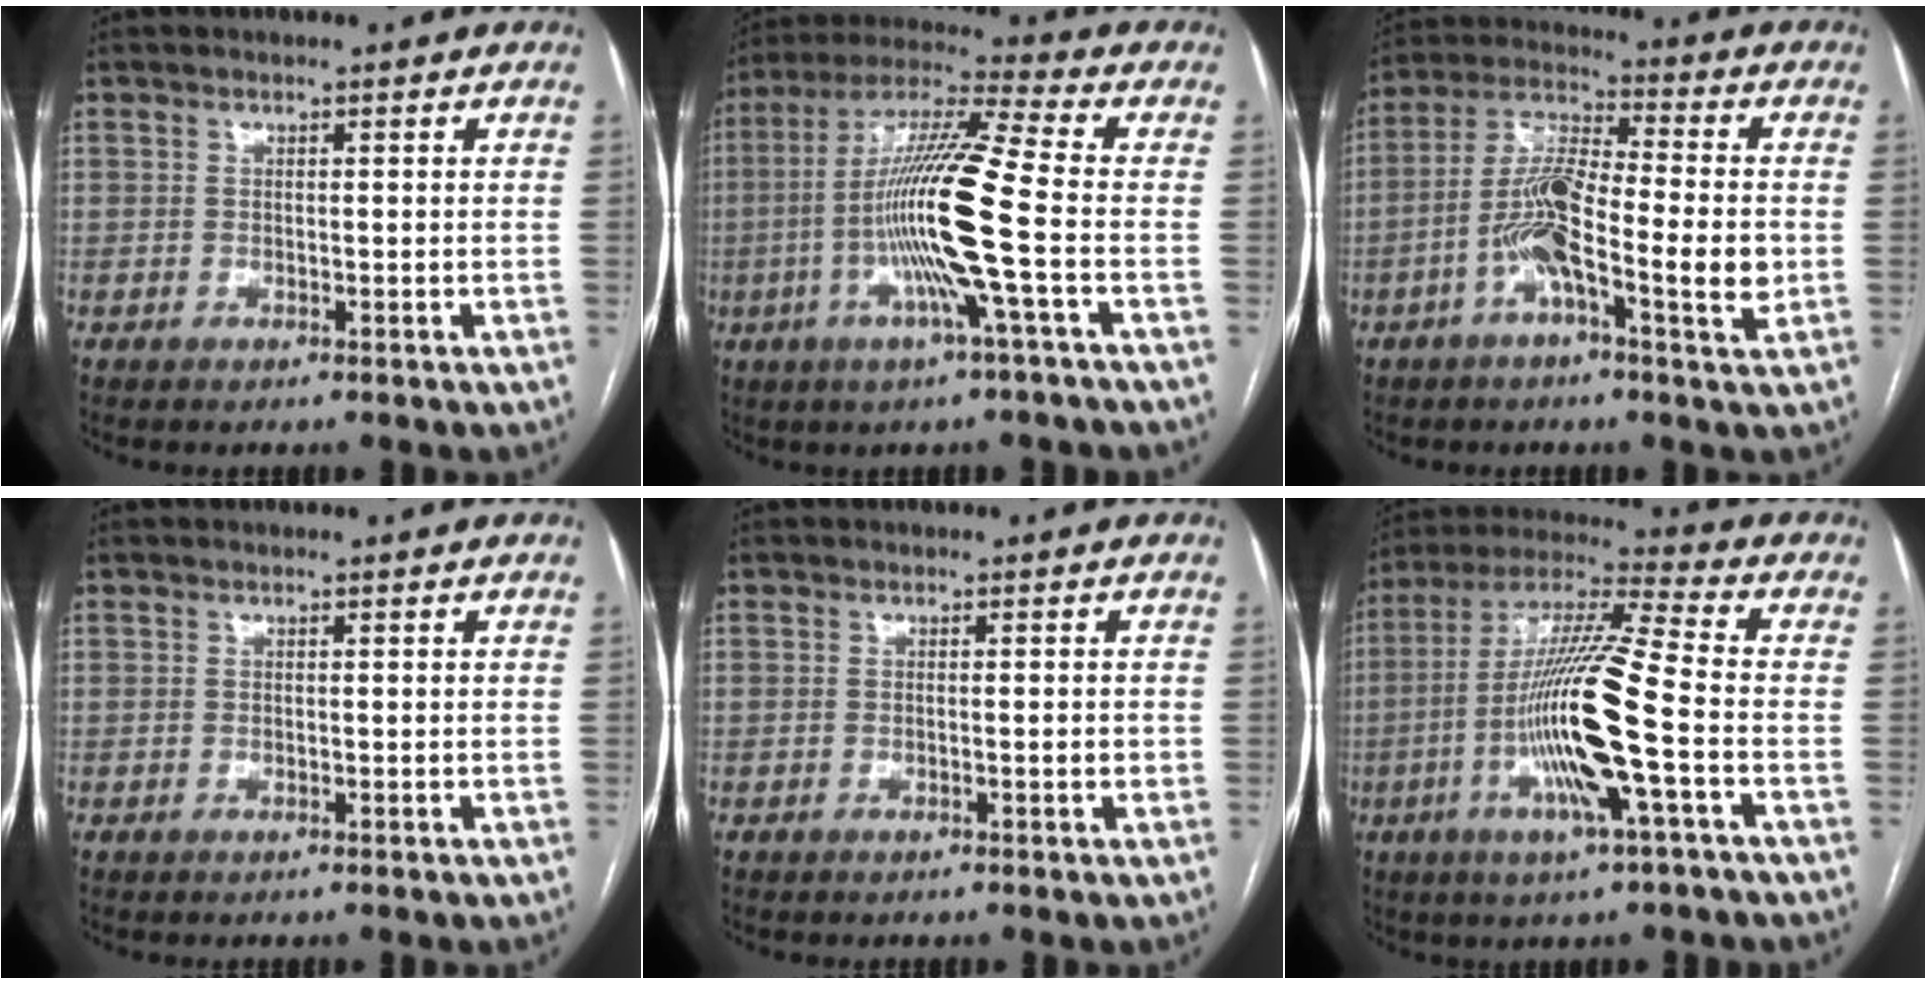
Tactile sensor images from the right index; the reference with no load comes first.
{"total": 15.7, "force": [-3.1, -1.1, 15.3], "torque": [-0.296, -0.004, -0.074]}
{"total": 12.9, "force": [-2.9, 2.2, 12.4], "torque": [-0.234, 0.007, -0.058]}
{"total": 0.0}
{"total": 1.0, "force": [-0.1, 0.1, 0.9], "torque": [-0.016, -0.001, -0.001]}
{"total": 16.8, "force": [-4.2, 0.0, 16.3], "torque": [-0.322, -0.007, -0.087]}